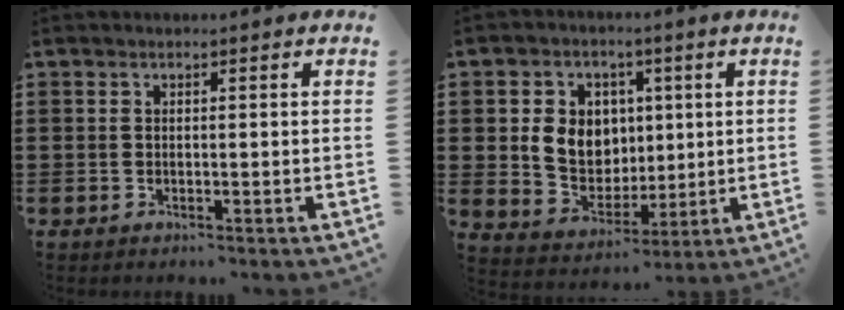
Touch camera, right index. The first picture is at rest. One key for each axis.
{"total": 8.0, "fx": 1.7, "fy": 7.4, "fz": 2.5, "tx": -0.068, "ty": 0.010, "tz": 0.033}